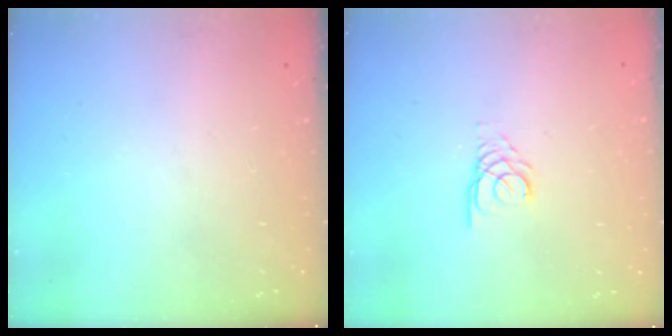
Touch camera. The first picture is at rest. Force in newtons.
{"total": 4.8, "press": 4.8, "slide": 0.3}